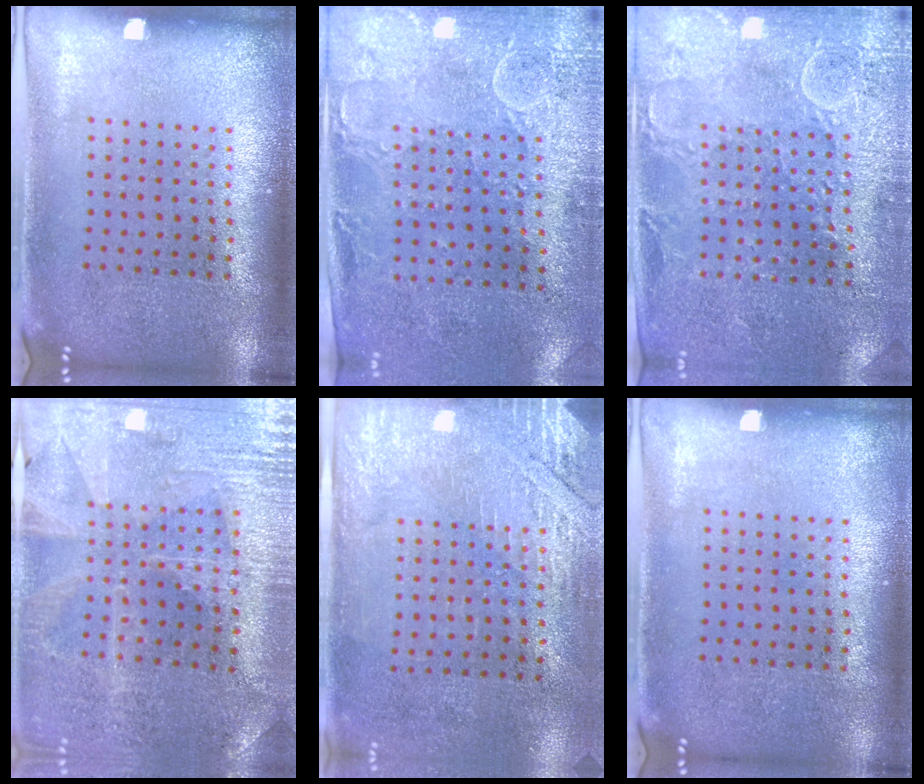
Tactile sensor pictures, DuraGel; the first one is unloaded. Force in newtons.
{"total": 3.0, "press": 2.3, "slide": 1.9}
{"total": 2.8, "press": 2.8, "slide": 0.5}
{"total": 1.4, "press": 1.3, "slide": 0.4}
{"total": 2.8, "press": 2.4, "slide": 1.4}
{"total": 0.0}